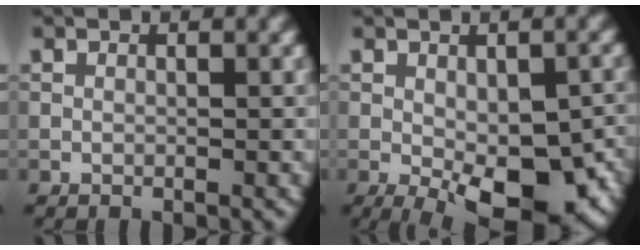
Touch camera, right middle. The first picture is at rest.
{"total": 11.0, "force": [-3.9, 5.0, 9.0], "torque": [-0.136, -0.034, -0.041]}